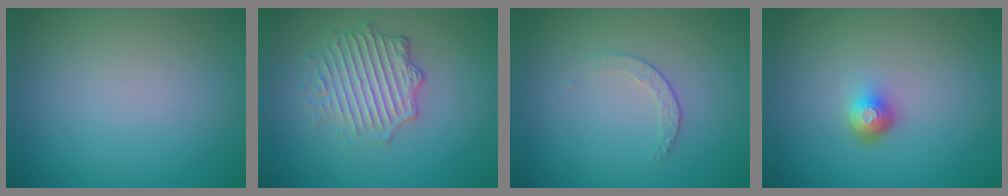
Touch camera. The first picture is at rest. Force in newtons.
{"total": 4.3, "press": 3.4, "slide": 2.6}
{"total": 1.4, "press": 0.7, "slide": 1.2}
{"total": 1.9, "press": 1.4, "slide": 1.3}